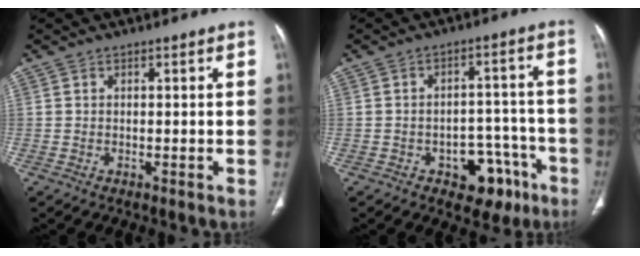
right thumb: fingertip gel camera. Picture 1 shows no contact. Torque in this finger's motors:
{"motor_torque": [2.52, 2.49, 0.73, -0.78, 0.02]}